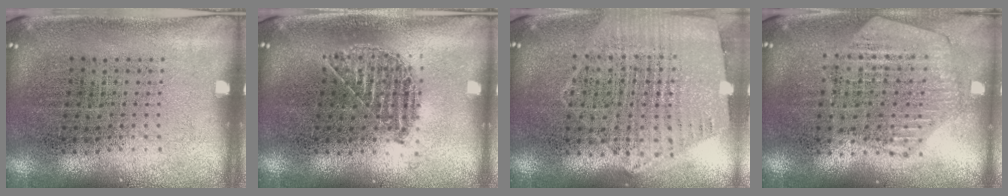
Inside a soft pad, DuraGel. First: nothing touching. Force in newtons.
{"total": 1.0, "press": 0.9, "slide": 0.3}
{"total": 1.2, "press": 1.1, "slide": 0.3}
{"total": 1.1, "press": 1.1, "slide": 0.1}